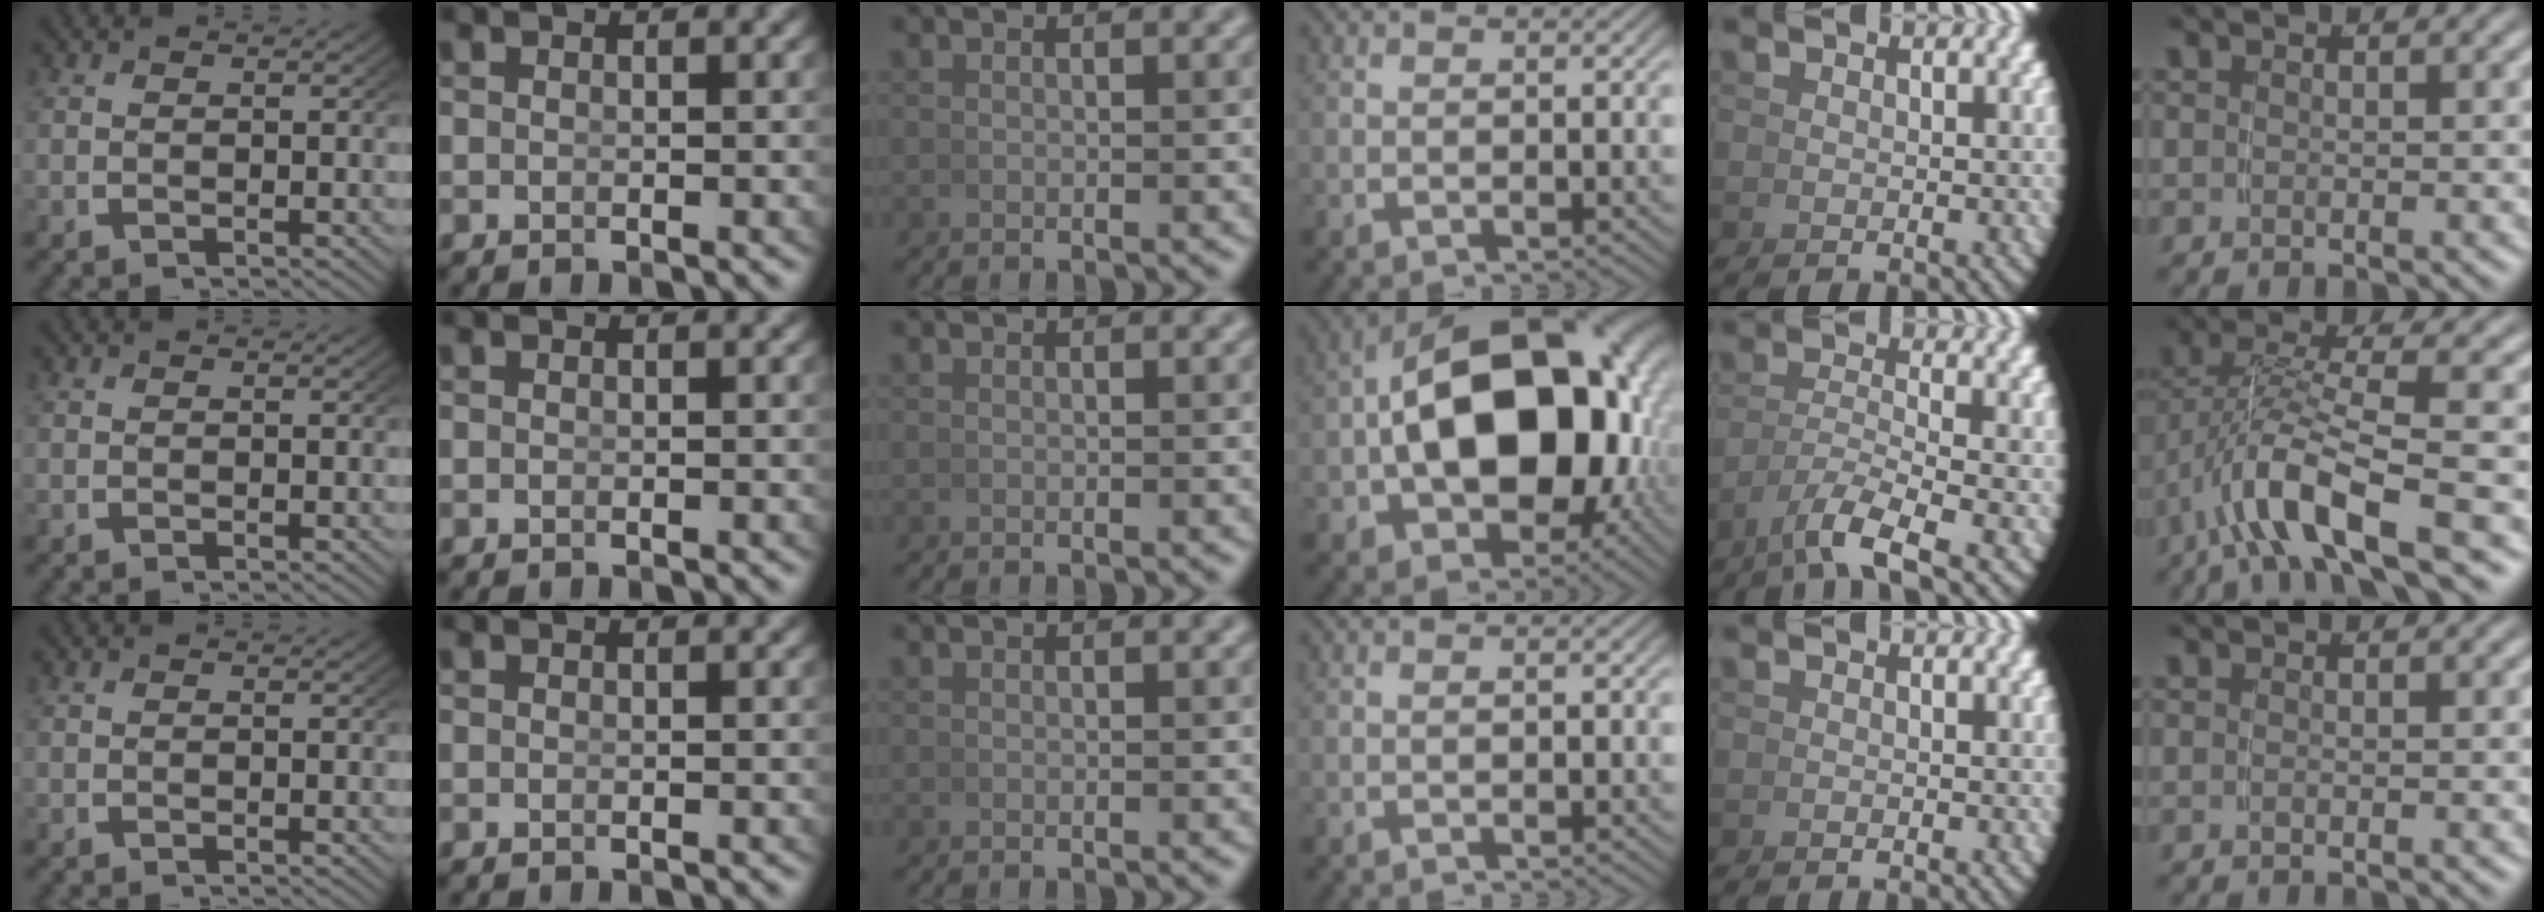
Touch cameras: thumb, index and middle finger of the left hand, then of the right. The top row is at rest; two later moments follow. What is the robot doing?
{"motion": "lift_and_place", "object": "bowl"}